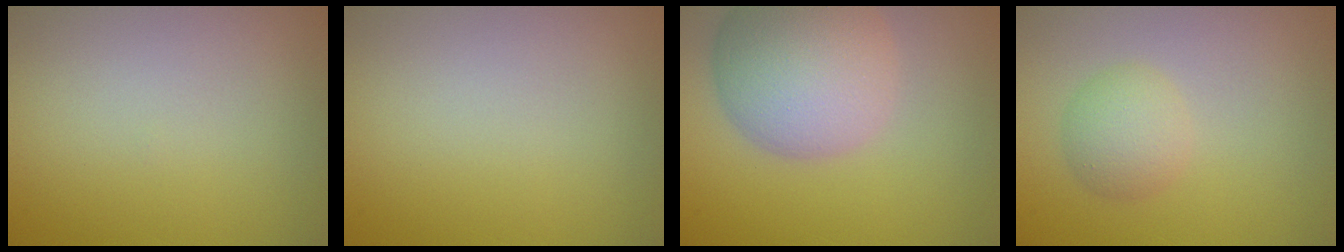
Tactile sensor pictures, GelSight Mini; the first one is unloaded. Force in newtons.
{"total": 0.0}
{"total": 9.0, "press": 9.0, "slide": 0.4}
{"total": 2.6, "press": 2.6, "slide": 0.1}